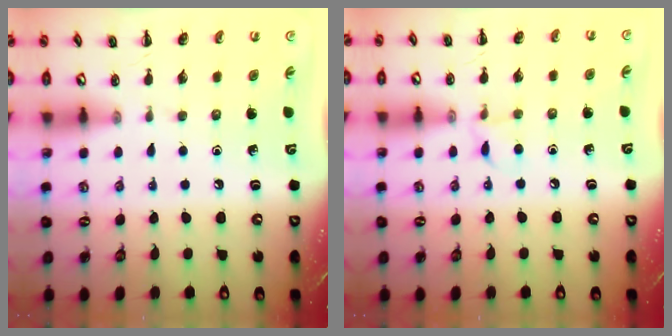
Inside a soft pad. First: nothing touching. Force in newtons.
{"total": 5.3, "press": 5.2, "slide": 1.3}